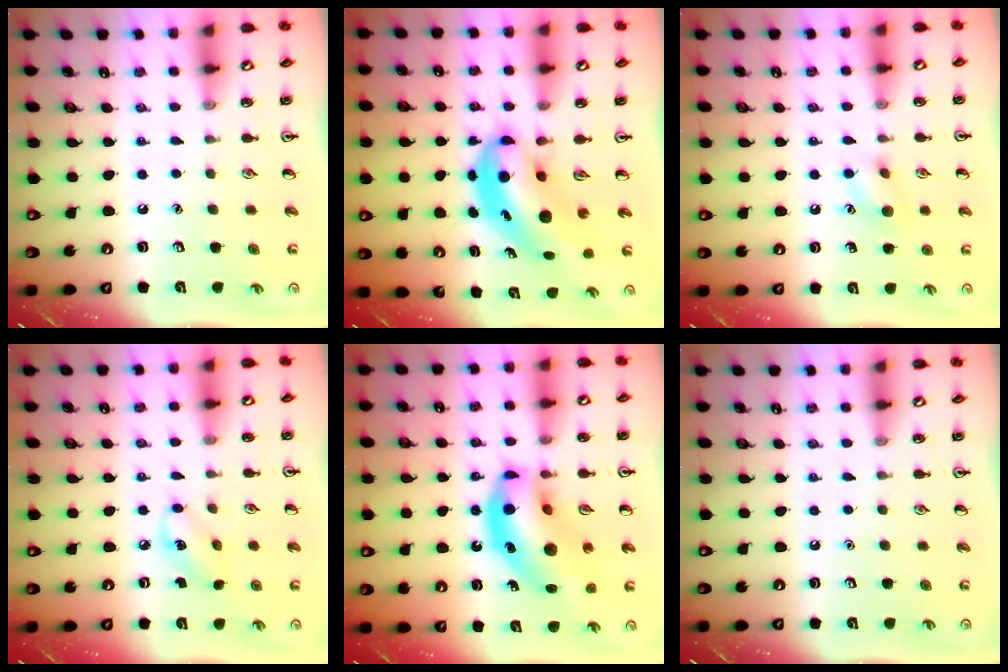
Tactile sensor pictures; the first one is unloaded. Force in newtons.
{"total": 7.0, "press": 6.7, "slide": 2.1}
{"total": 7.4, "press": 7.2, "slide": 1.5}
{"total": 4.5, "press": 4.4, "slide": 0.8}
{"total": 17.5, "press": 16.7, "slide": 5.0}
{"total": 0.0}